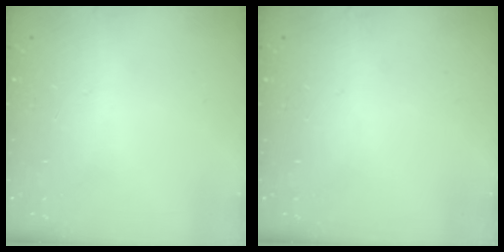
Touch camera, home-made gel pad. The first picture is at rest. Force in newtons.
{"total": 0.0}